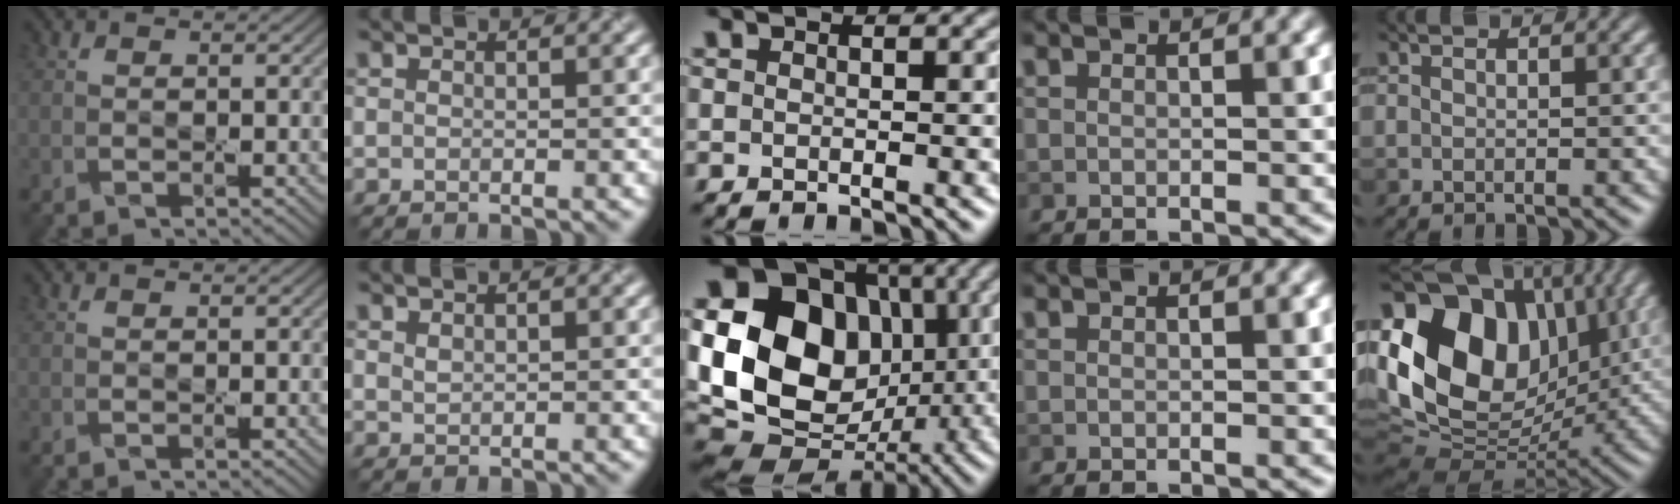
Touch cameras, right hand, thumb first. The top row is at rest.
{"index": {"total": 0.7, "force": [0.6, 0.3, 0.3], "torque": [-0.010, 0.000, 0.015]}, "middle": {"total": 18.9, "force": [1.4, 15.3, 11.1], "torque": [-0.227, 0.001, 0.021]}, "little": {"total": 17.3, "force": [3.9, 12.4, 11.5], "torque": [-0.226, 0.021, 0.065]}}